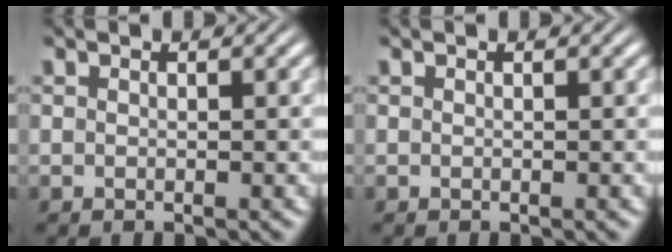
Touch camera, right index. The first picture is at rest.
{"total": 0.0}